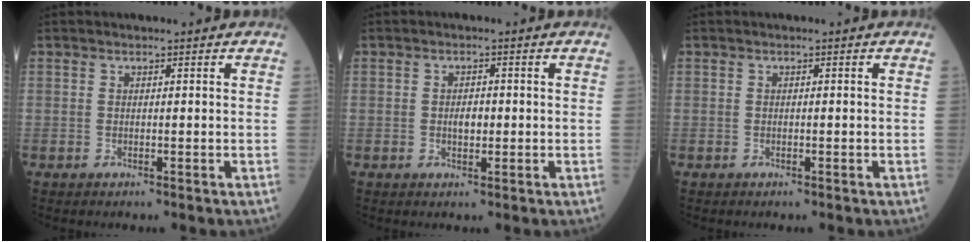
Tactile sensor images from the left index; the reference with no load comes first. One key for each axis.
{"total": 1.8, "fx": -0.3, "fy": 1.0, "fz": 1.4, "tx": -0.022, "ty": -0.002, "tz": -0.006}
{"total": 0.0}